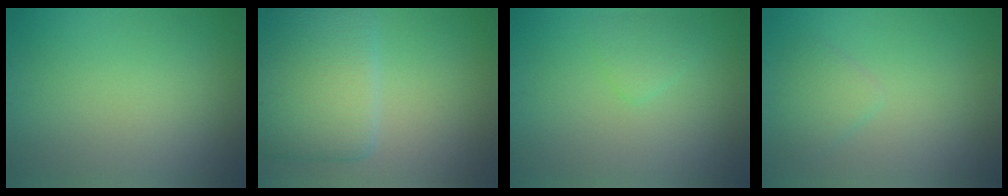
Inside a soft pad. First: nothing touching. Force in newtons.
{"total": 10.1, "press": 10.1, "slide": 0.5}
{"total": 1.6, "press": 1.6, "slide": 0.1}
{"total": 2.0, "press": 2.0, "slide": 0.2}